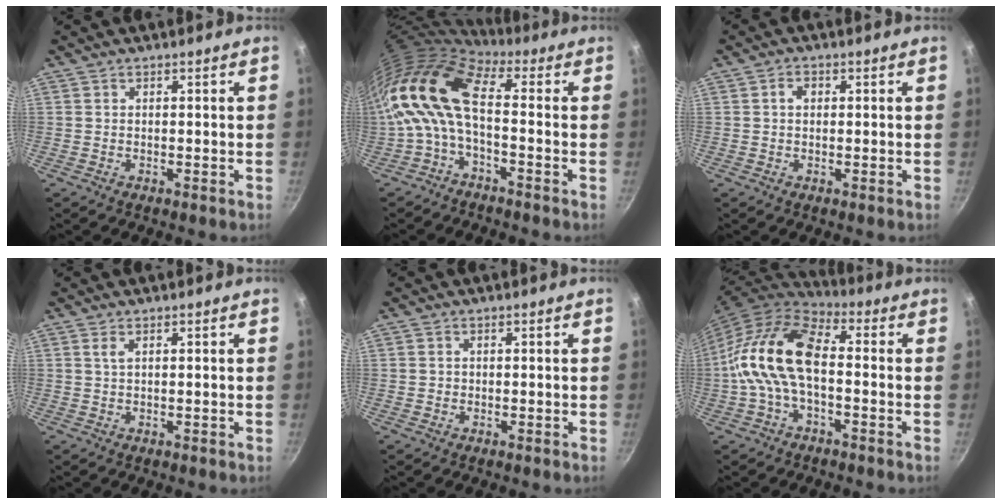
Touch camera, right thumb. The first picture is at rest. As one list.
[{"total": 13.4, "force": [-0.6, 5.8, 12.0], "torque": [-0.250, 0.022, -0.026]}, {"total": 2.0, "force": [0.3, 1.5, 1.3], "torque": [-0.017, 0.003, 0.003]}, {"total": 1.2, "force": [0.5, 0.3, 1.0], "torque": [-0.021, 0.000, 0.010]}, {"total": 0.7, "force": [0.0, 0.7, 0.2], "torque": [-0.001, 0.002, -0.001]}, {"total": 14.0, "force": [-1.3, 7.5, 11.7], "torque": [-0.222, 0.036, -0.040]}]